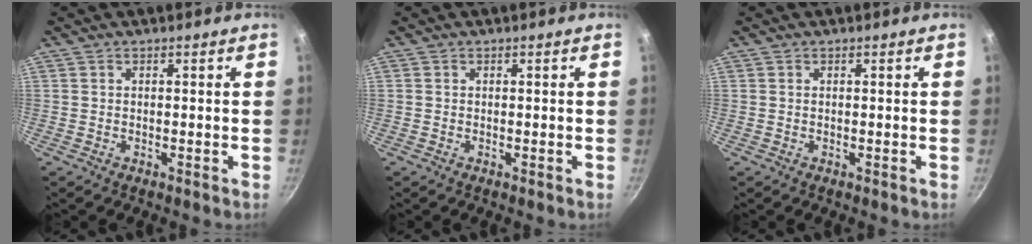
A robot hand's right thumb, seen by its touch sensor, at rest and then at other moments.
{"total": 0.0}
{"total": 0.0}